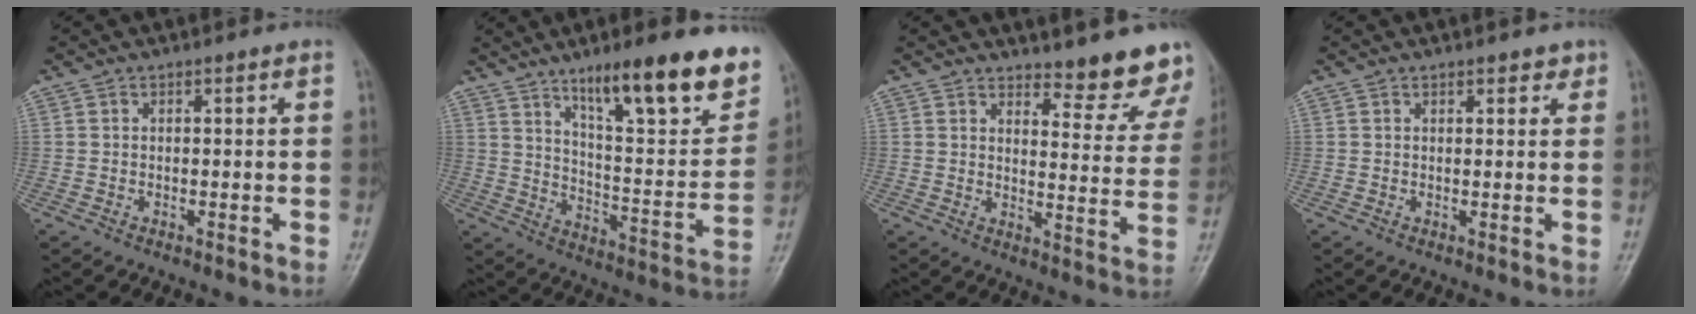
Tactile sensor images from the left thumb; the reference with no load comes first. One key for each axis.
{"total": 21.9, "fx": 13.6, "fy": 5.3, "fz": 16.4, "tx": -0.203, "ty": -0.061, "tz": 0.213}
{"total": 11.3, "fx": 10.3, "fy": 2.7, "fz": 3.8, "tx": -0.014, "ty": -0.091, "tz": 0.115}
{"total": 2.0, "fx": 1.4, "fy": 1.0, "fz": 1.0, "tx": 0.002, "ty": -0.006, "tz": 0.014}